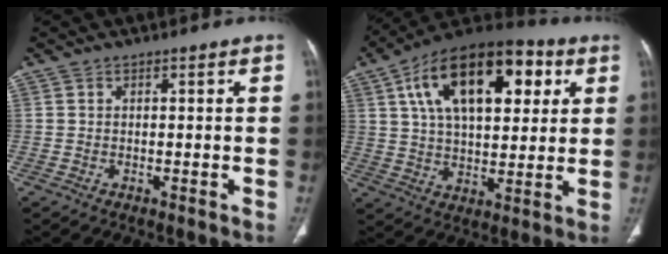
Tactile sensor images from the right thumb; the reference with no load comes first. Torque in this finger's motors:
{"motor_torque": [-0.13, 4.39, 2.10, 0.67, 0.22]}